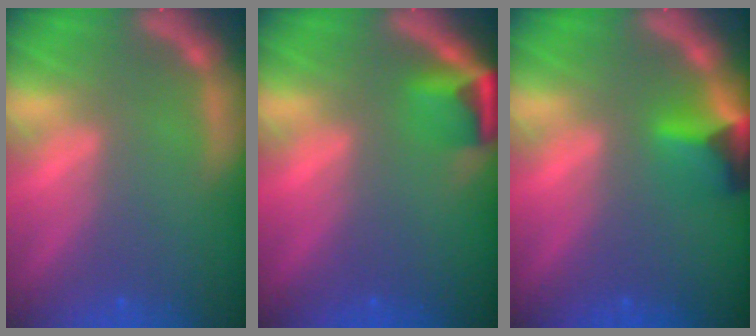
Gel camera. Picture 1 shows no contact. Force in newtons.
{"total": 3.4}
{"total": 3.9}